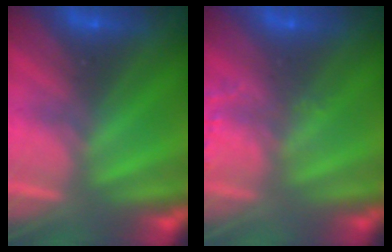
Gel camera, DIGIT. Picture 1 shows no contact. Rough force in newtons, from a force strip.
{"total": 1.9}